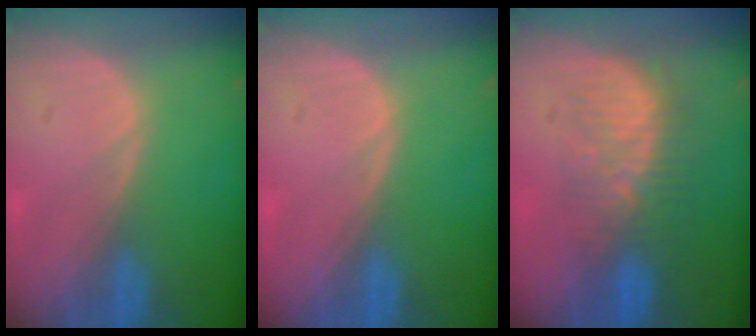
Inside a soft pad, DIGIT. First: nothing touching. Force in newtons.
{"total": 0.0}
{"total": 8.3, "press": 7.8, "slide": 2.8}